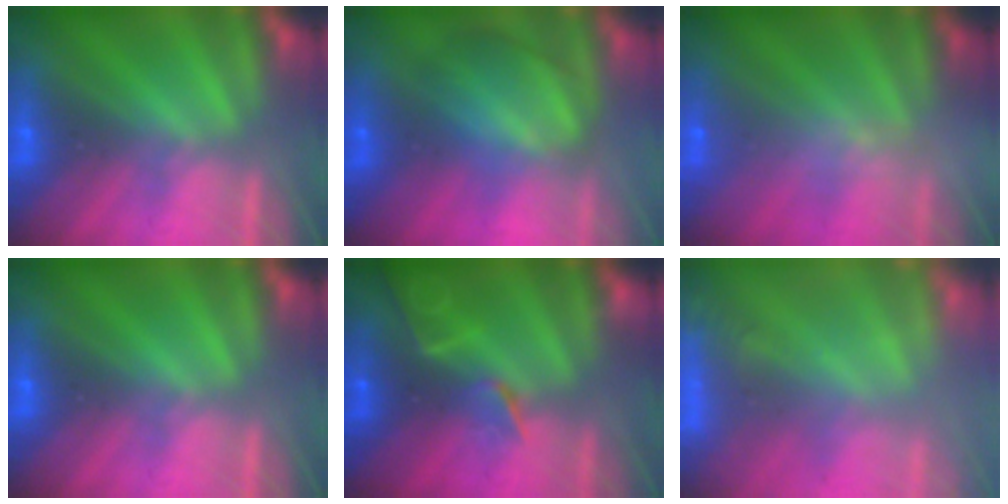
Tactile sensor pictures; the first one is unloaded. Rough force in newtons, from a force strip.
{"total": 3.0}
{"total": 2.5}
{"total": 0.0}
{"total": 2.1}
{"total": 6.3}